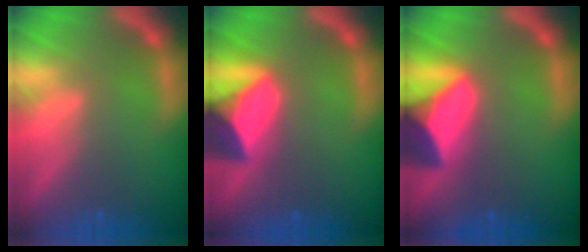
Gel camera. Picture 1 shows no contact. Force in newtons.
{"total": 8.0}
{"total": 9.4}